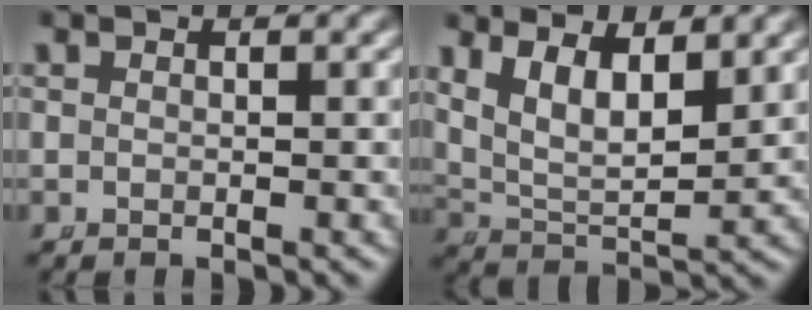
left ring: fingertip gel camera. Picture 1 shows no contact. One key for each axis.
{"total": 8.0, "fx": 2.5, "fy": 5.6, "fz": 5.1, "tx": -0.107, "ty": -0.013, "tz": 0.042}